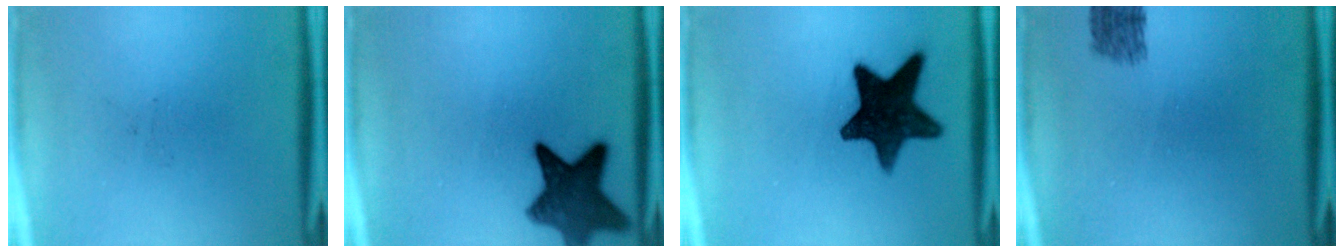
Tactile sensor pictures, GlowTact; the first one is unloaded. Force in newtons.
{"total": 9.8}
{"total": 14.6}
{"total": 2.5}